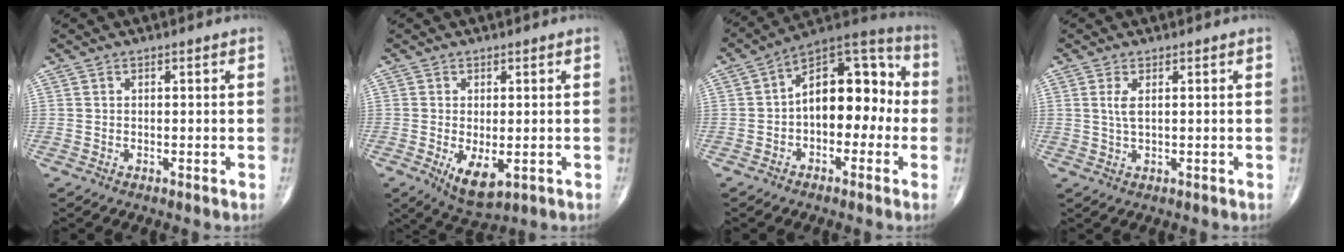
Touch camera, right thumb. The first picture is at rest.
{"total": 6.2, "force": [-1.5, 2.8, 5.3], "torque": [-0.089, -0.016, -0.014]}
{"total": 15.1, "force": [-0.9, 9.1, 12.0], "torque": [-0.143, 0.049, -0.031]}
{"total": 2.5, "force": [0.6, 0.8, 2.2], "torque": [-0.054, 0.000, 0.017]}